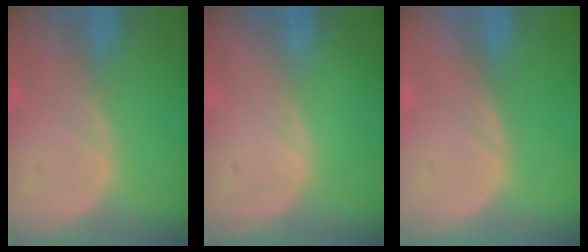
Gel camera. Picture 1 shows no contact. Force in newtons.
{"total": 0.0}
{"total": 0.0}